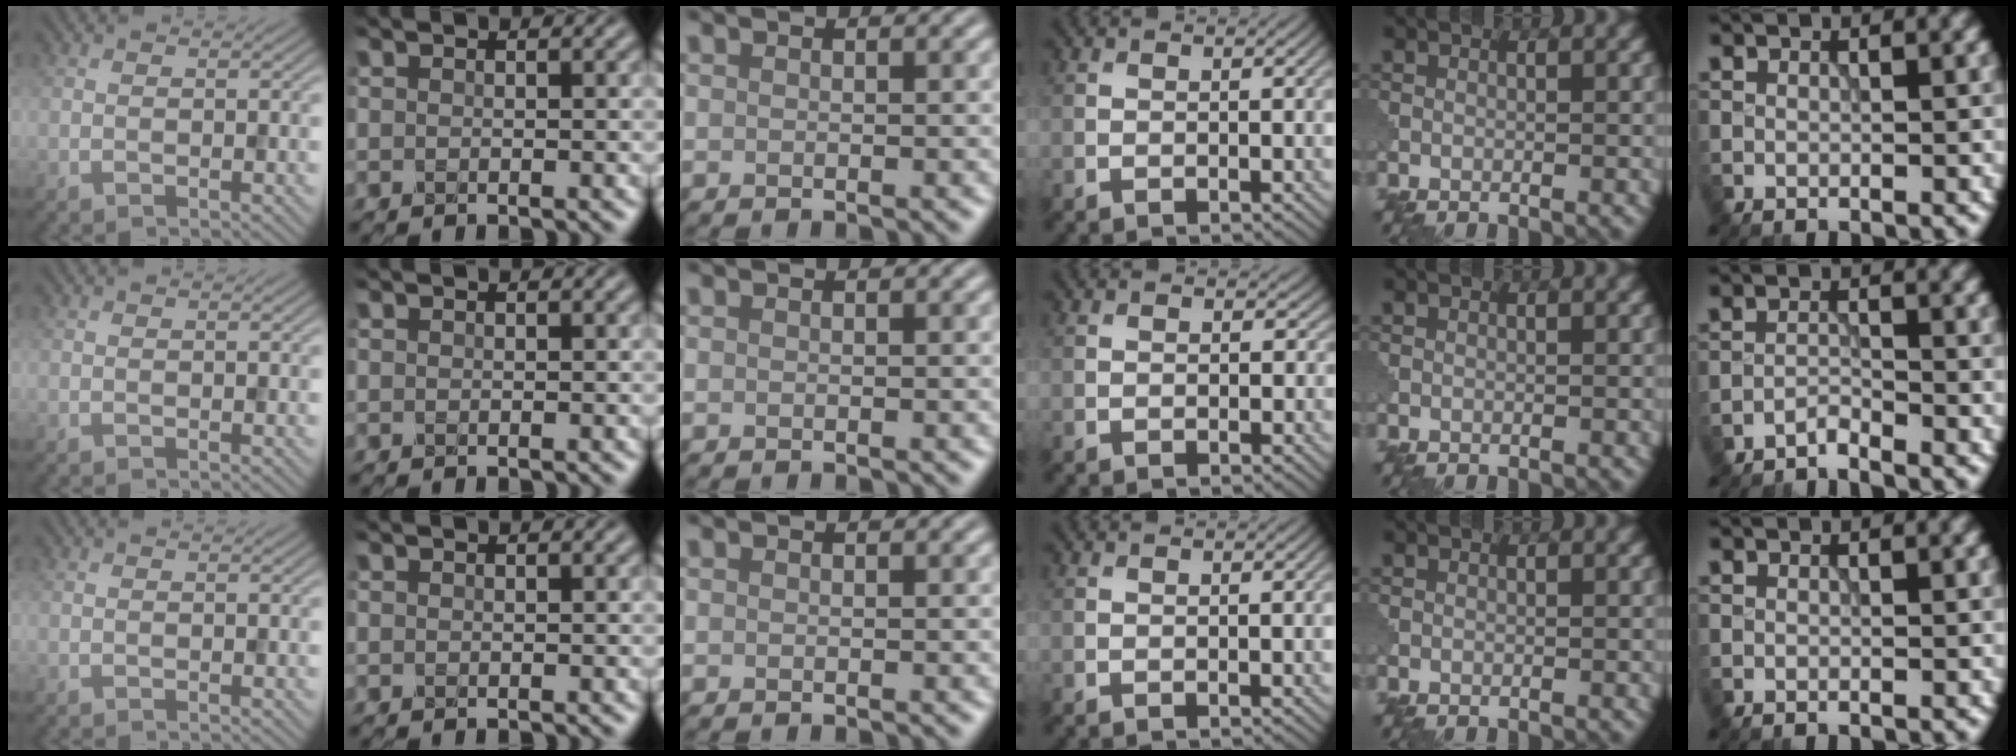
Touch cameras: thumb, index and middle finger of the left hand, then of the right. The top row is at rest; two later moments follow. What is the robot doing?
{"motion": "shake", "object": "medicine bottle"}